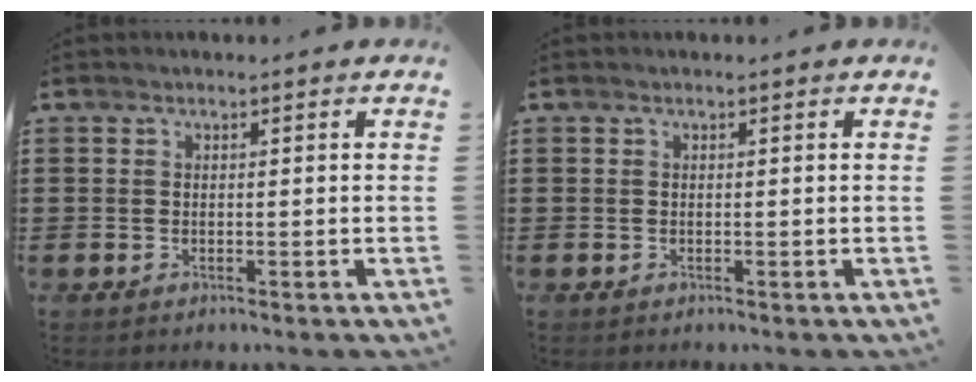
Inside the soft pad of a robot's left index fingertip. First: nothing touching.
{"total": 0.0}